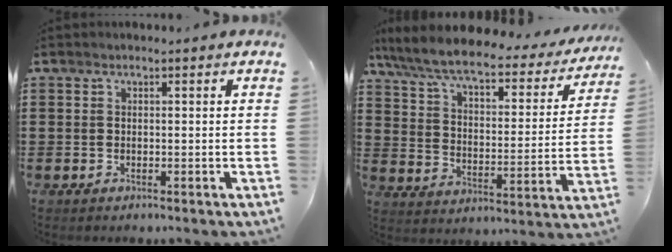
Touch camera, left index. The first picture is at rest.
{"total": 7.4, "force": [6.1, 1.0, 4.0], "torque": [-0.102, -0.035, 0.102]}